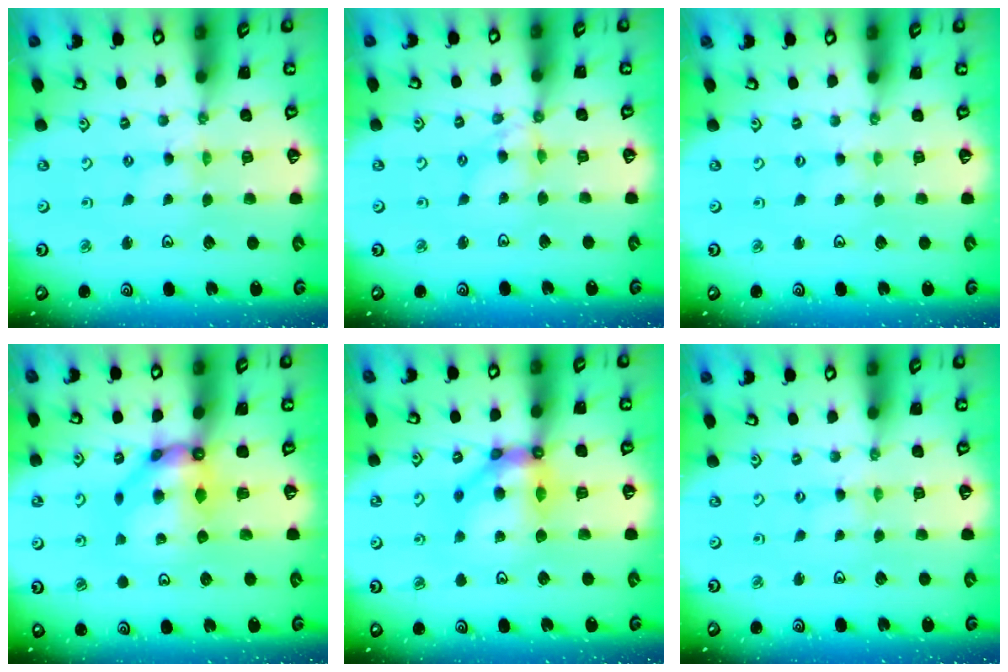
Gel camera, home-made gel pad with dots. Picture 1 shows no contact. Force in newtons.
{"total": 6.7, "press": 6.7, "slide": 0.6}
{"total": 0.0}
{"total": 10.4, "press": 10.4, "slide": 0.8}
{"total": 10.9, "press": 10.7, "slide": 1.9}
{"total": 1.2, "press": 1.1, "slide": 0.2}